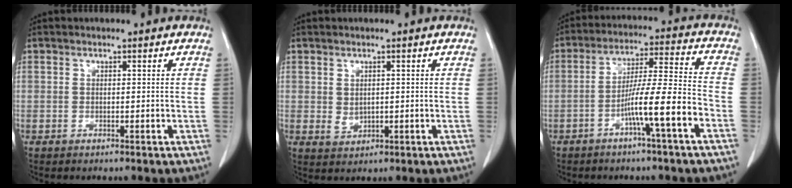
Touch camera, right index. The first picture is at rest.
{"total": 1.9, "force": [0.3, 1.4, 1.3], "torque": [-0.023, -0.003, 0.015]}
{"total": 10.0, "force": [-4.5, -0.6, 8.9], "torque": [-0.155, 0.015, -0.077]}